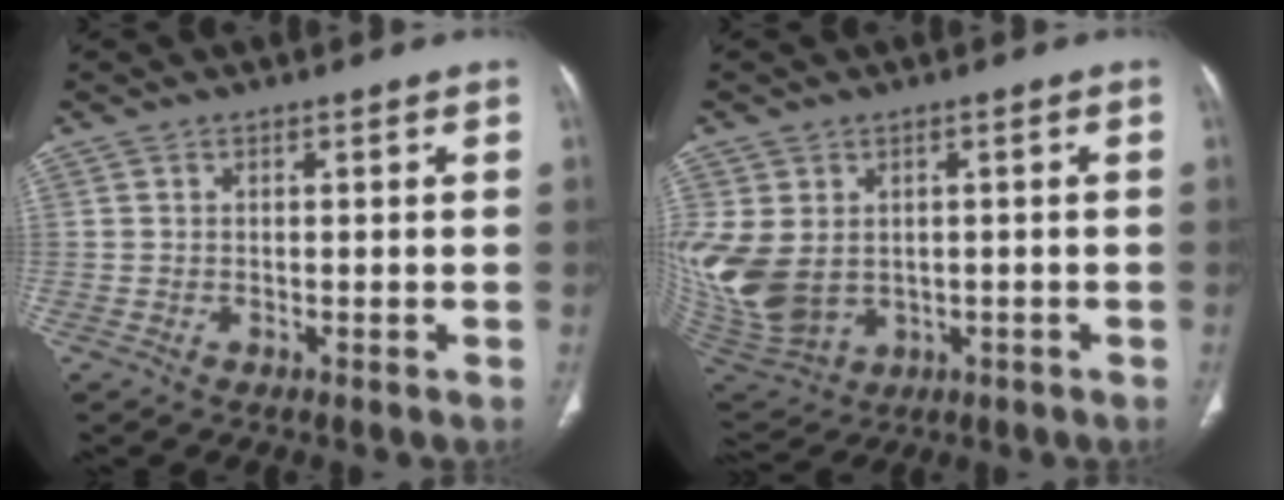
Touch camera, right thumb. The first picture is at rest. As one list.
[{"total": 13.8, "force": [-0.3, 10.6, 8.8], "torque": [-0.211, -0.008, 0.028]}]